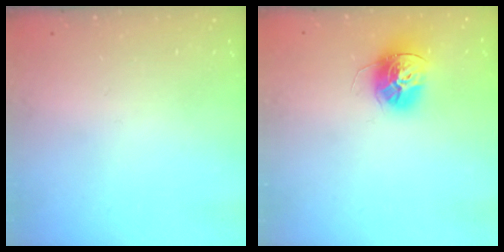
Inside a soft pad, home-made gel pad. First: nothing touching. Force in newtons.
{"total": 13.4, "press": 13.4, "slide": 1.2}